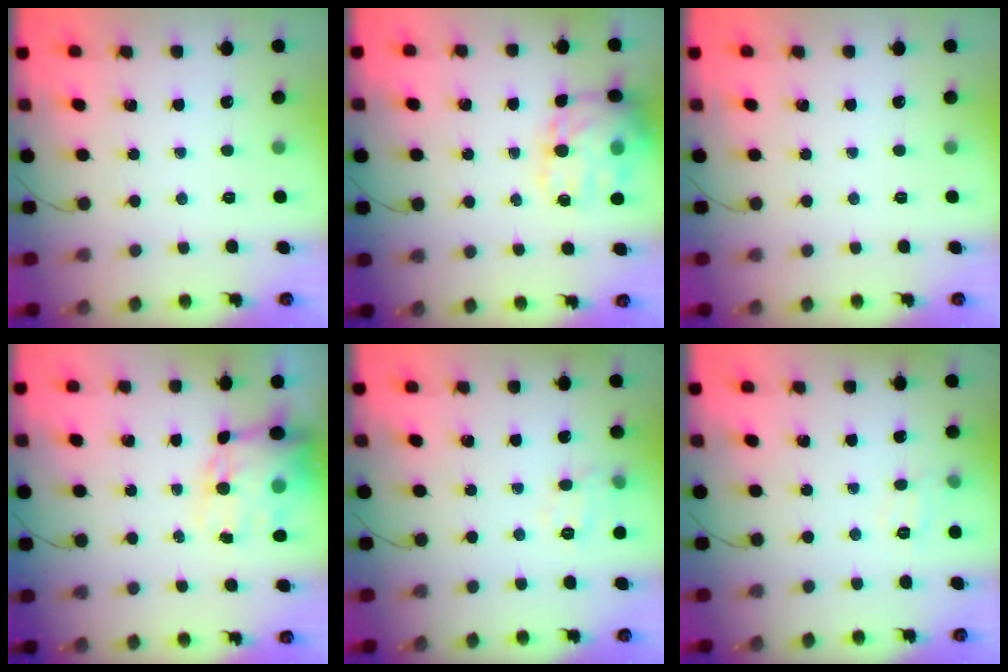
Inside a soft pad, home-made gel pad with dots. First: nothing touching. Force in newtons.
{"total": 17.6, "press": 17.5, "slide": 2.4}
{"total": 0.0}
{"total": 14.2, "press": 13.8, "slide": 3.4}
{"total": 8.7, "press": 8.6, "slide": 0.7}
{"total": 7.0, "press": 6.8, "slide": 1.7}